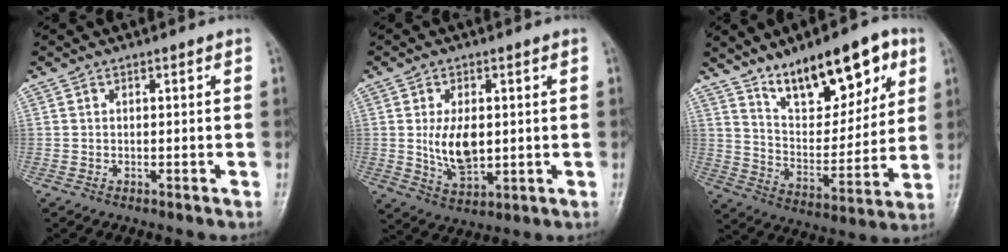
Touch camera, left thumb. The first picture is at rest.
{"total": 8.2, "force": [0.6, 4.7, 6.8], "torque": [-0.111, -0.012, 0.020]}
{"total": 18.6, "force": [11.0, 8.0, 12.8], "torque": [-0.144, -0.051, 0.188]}